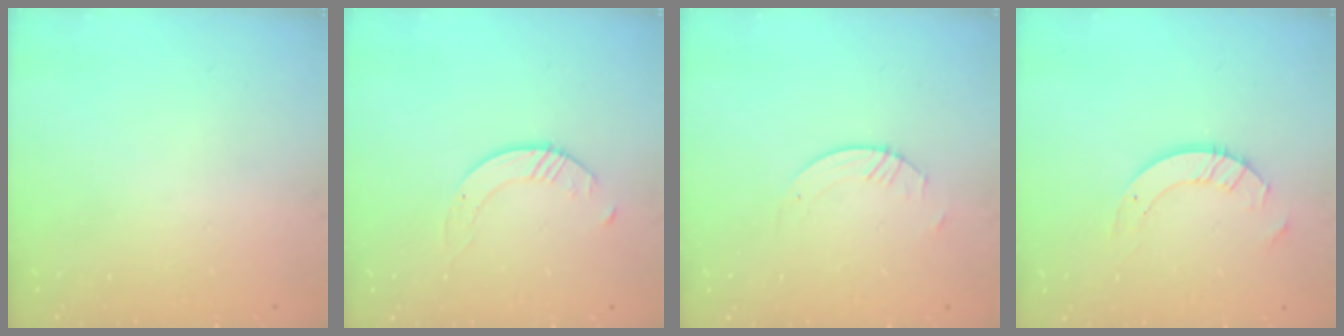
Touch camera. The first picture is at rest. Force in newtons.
{"total": 1.7, "press": 1.7, "slide": 0.2}
{"total": 0.8, "press": 0.8, "slide": 0.2}
{"total": 6.1, "press": 6.1, "slide": 0.6}